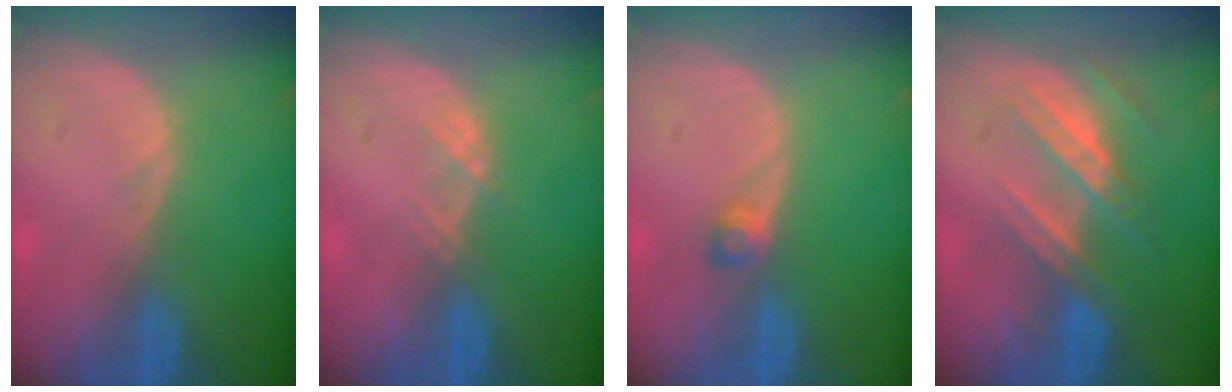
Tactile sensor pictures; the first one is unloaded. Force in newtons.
{"total": 1.5, "press": 1.3, "slide": 0.8}
{"total": 2.0, "press": 1.7, "slide": 1.1}
{"total": 7.2, "press": 6.6, "slide": 2.7}